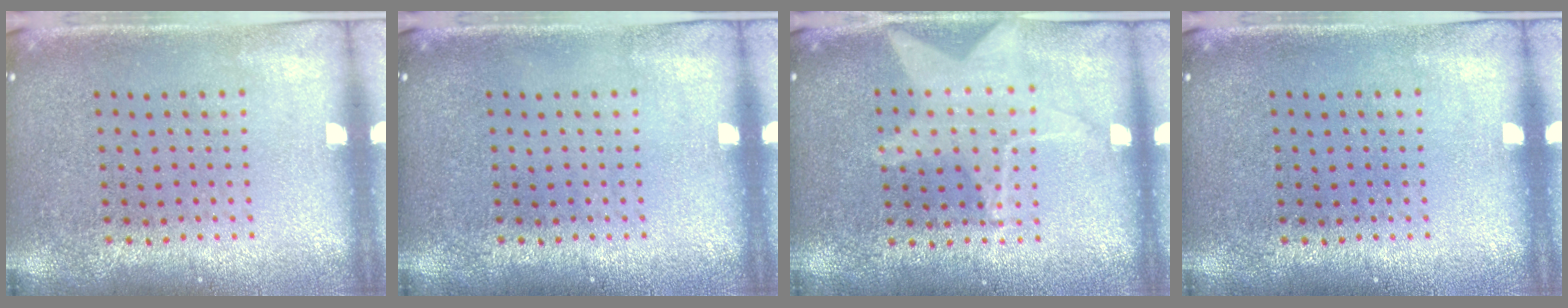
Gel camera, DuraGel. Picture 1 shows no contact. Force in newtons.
{"total": 0.0}
{"total": 1.4, "press": 1.4, "slide": 0.5}
{"total": 0.0}